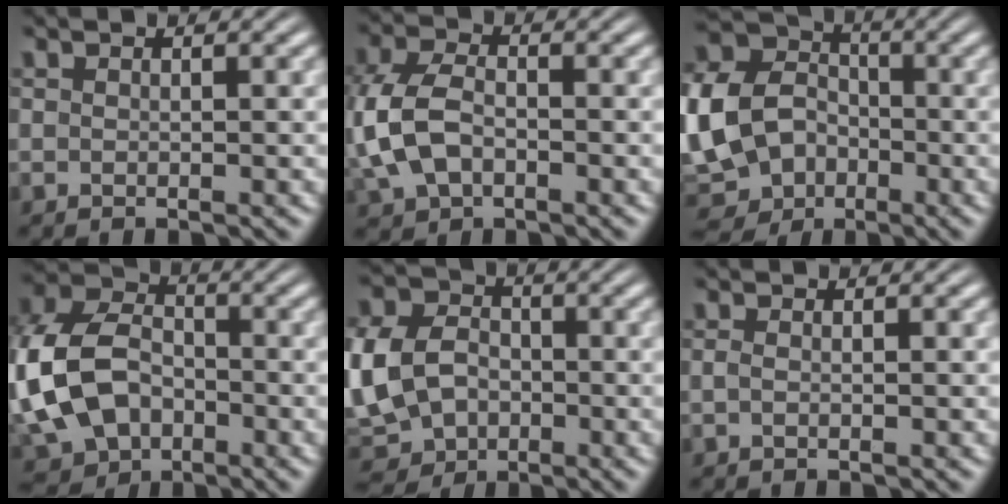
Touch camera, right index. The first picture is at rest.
{"total": 6.4, "force": [-0.8, 4.8, 4.2], "torque": [-0.126, -0.022, -0.001]}
{"total": 14.6, "force": [-3.2, 12.9, 5.9], "torque": [-0.157, -0.056, -0.051]}
{"total": 13.0, "force": [-1.9, 11.0, 6.5], "torque": [-0.161, -0.052, -0.023]}
{"total": 11.1, "force": [-2.1, 9.6, 5.1], "torque": [-0.118, -0.044, -0.027]}
{"total": 0.6, "force": [-0.3, -0.4, 0.3], "torque": [-0.010, -0.007, -0.002]}